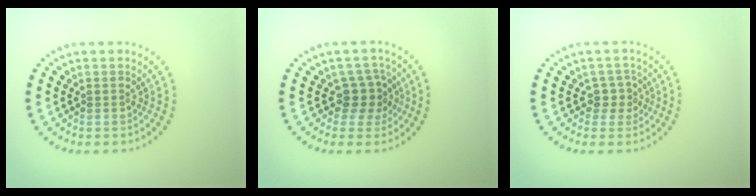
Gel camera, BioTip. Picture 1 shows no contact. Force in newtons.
{"total": 2.5, "press": 2.0, "slide": 1.6}
{"total": 1.8, "press": 1.4, "slide": 1.1}